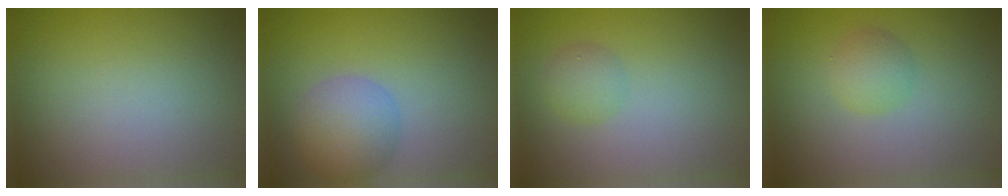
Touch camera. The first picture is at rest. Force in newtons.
{"total": 4.5, "press": 4.5, "slide": 0.2}
{"total": 1.7, "press": 1.7, "slide": 0.0}
{"total": 2.0, "press": 2.0, "slide": 0.1}